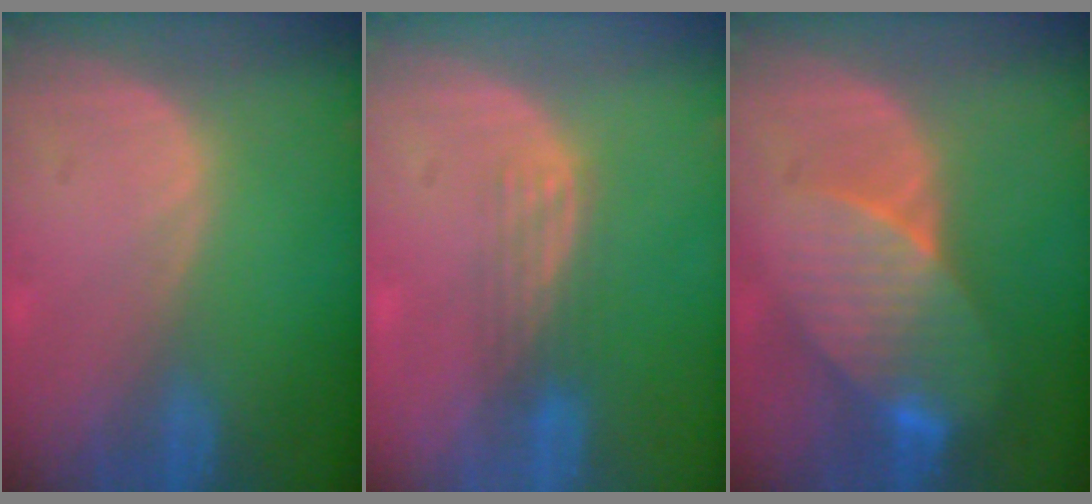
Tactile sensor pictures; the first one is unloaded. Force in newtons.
{"total": 2.9, "press": 2.7, "slide": 1.1}
{"total": 8.2, "press": 7.7, "slide": 2.7}